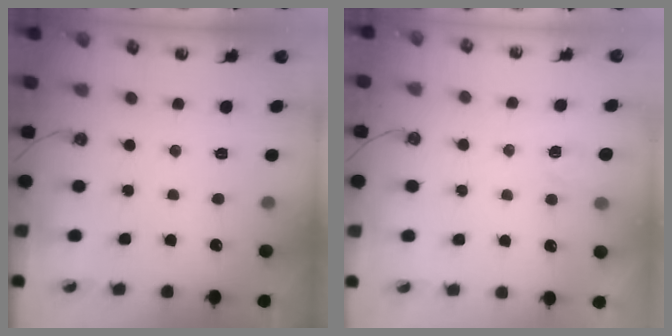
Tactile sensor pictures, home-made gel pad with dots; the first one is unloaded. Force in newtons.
{"total": 2.7, "press": 2.6, "slide": 0.4}